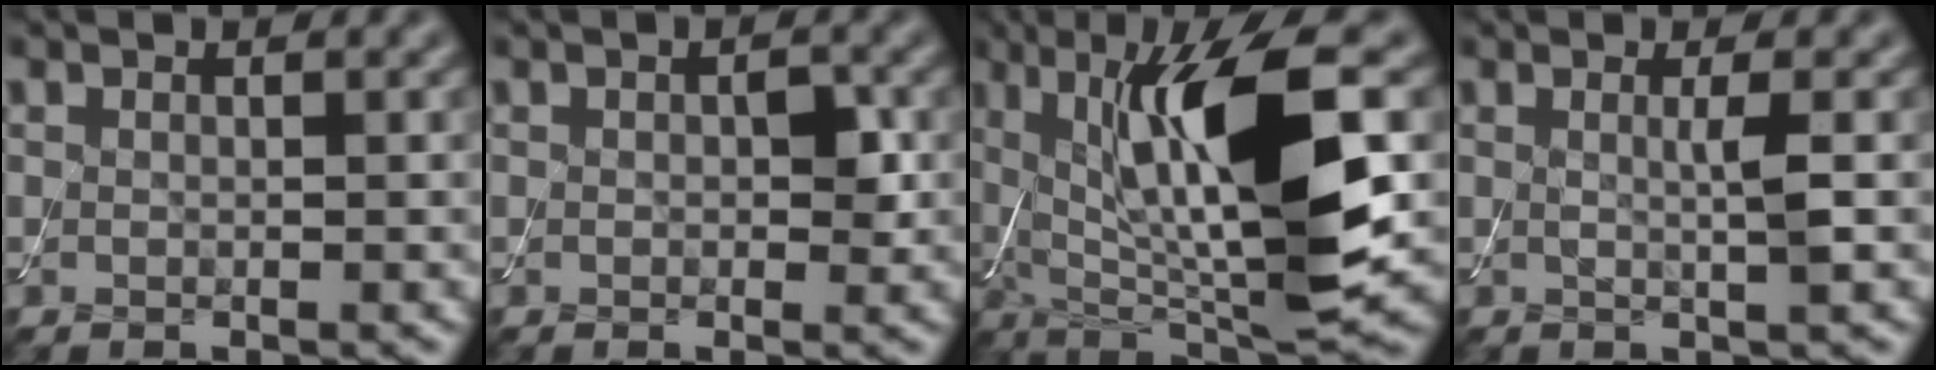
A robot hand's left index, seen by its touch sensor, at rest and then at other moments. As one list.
[{"total": 1.7, "force": [0.0, 0.9, 1.4], "torque": [-0.019, 0.000, 0.000]}, {"total": 12.6, "force": [1.7, 3.3, 12.0], "torque": [-0.193, 0.004, 0.032]}, {"total": 1.9, "force": [0.1, 0.3, 1.8], "torque": [-0.031, -0.001, -0.004]}]